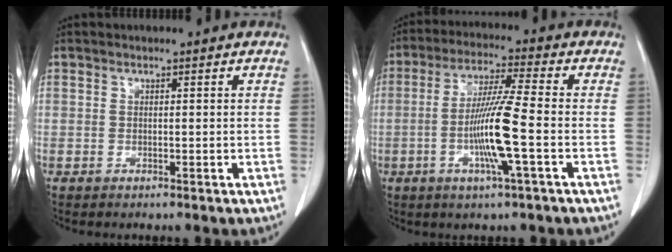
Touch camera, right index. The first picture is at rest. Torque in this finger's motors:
{"motor_torque": [2.14, 0.00, 1.05, 0.17]}